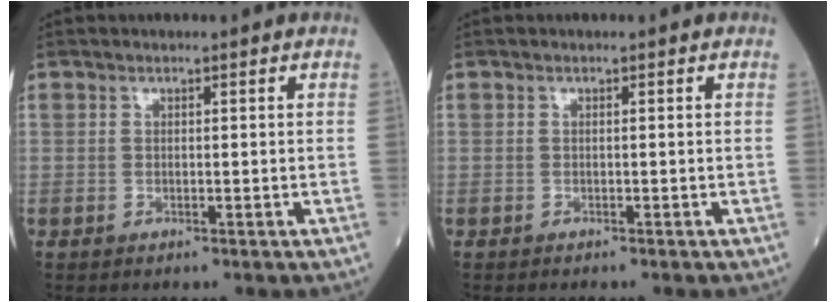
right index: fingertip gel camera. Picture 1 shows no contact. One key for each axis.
{"total": 0.7, "fx": -0.6, "fy": 0.1, "fz": 0.3, "tx": -0.002, "ty": -0.001, "tz": -0.010}